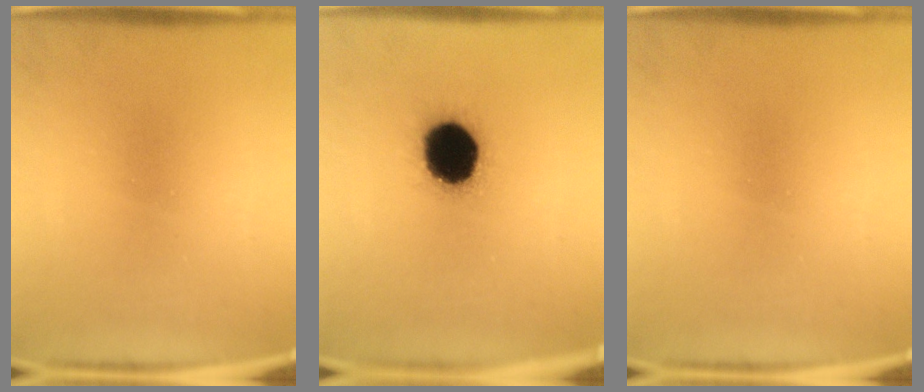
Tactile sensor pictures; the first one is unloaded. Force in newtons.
{"total": 17.0}
{"total": 0.0}